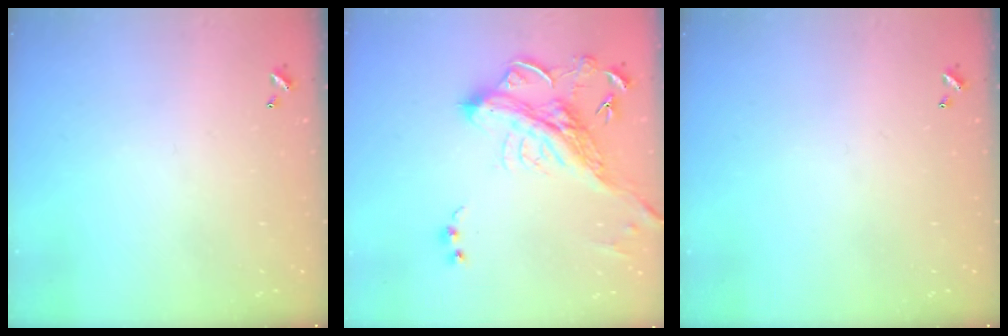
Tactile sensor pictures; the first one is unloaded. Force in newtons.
{"total": 6.8, "press": 6.6, "slide": 1.7}
{"total": 0.0}